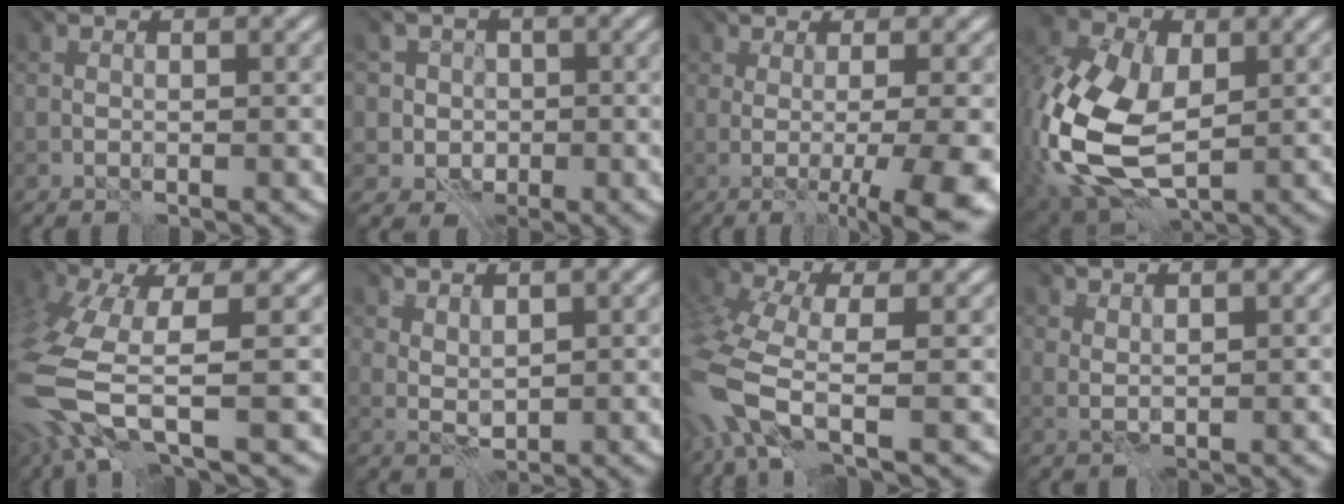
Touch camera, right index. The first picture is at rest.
{"total": 4.5, "force": [1.0, 4.4, 0.7], "torque": [-0.001, 0.021, 0.003]}
{"total": 7.3, "force": [-1.4, 1.6, 7.0], "torque": [-0.076, -0.010, -0.008]}
{"total": 12.8, "force": [-1.1, 8.1, 9.8], "torque": [-0.233, -0.011, -0.027]}
{"total": 8.8, "force": [-2.5, 3.7, 7.6], "torque": [-0.211, -0.029, -0.050]}
{"total": 1.5, "force": [1.3, 0.3, 0.5], "torque": [-0.013, -0.003, 0.029]}
{"total": 7.5, "force": [-2.6, 3.6, 6.1], "torque": [-0.162, -0.012, -0.064]}
{"total": 1.0, "force": [1.0, -0.3, 0.0], "torque": [-0.007, -0.001, 0.021]}